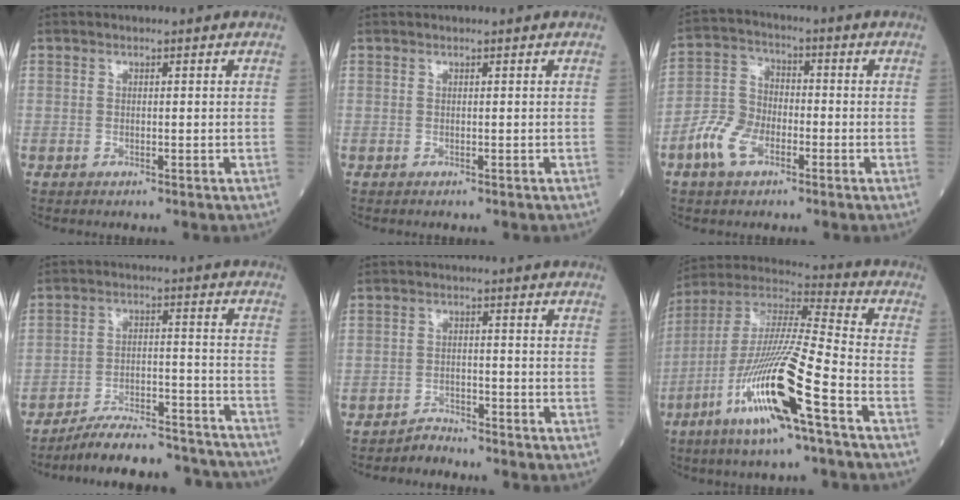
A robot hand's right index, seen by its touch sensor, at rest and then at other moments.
{"total": 0.0}
{"total": 7.6, "force": [-3.7, 4.6, 4.9], "torque": [-0.112, 0.011, -0.078]}
{"total": 18.4, "force": [-17.4, 2.9, 5.0], "torque": [-0.072, 0.020, -0.245]}
{"total": 2.3, "force": [-2.2, 0.2, -0.7], "torque": [0.014, -0.010, -0.037]}
{"total": 17.8, "force": [-7.7, 0.6, 16.0], "torque": [-0.337, -0.023, -0.150]}